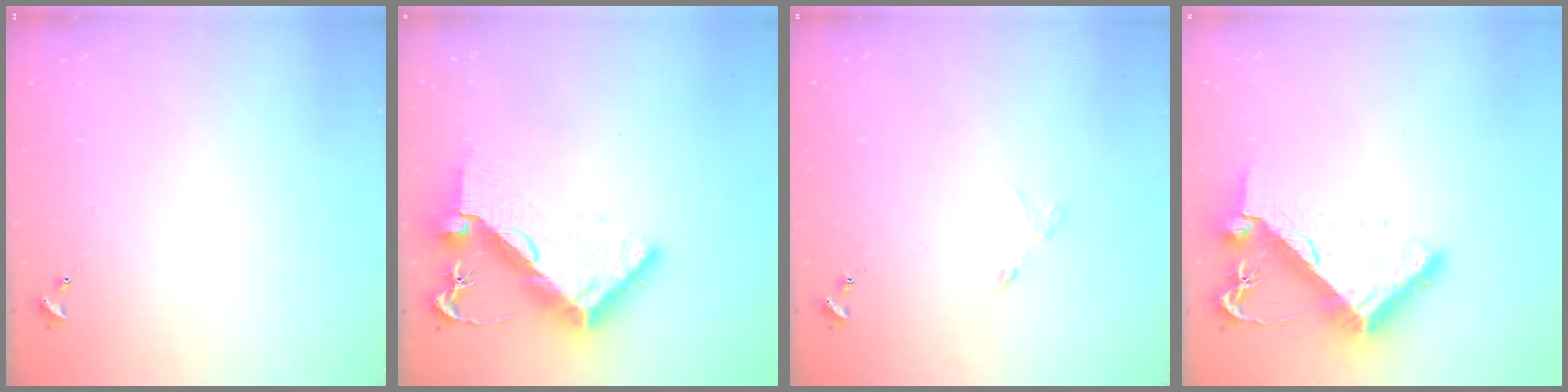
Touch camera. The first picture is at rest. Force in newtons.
{"total": 10.8, "press": 10.8, "slide": 1.3}
{"total": 2.5, "press": 2.4, "slide": 0.4}
{"total": 11.0, "press": 10.9, "slide": 1.4}